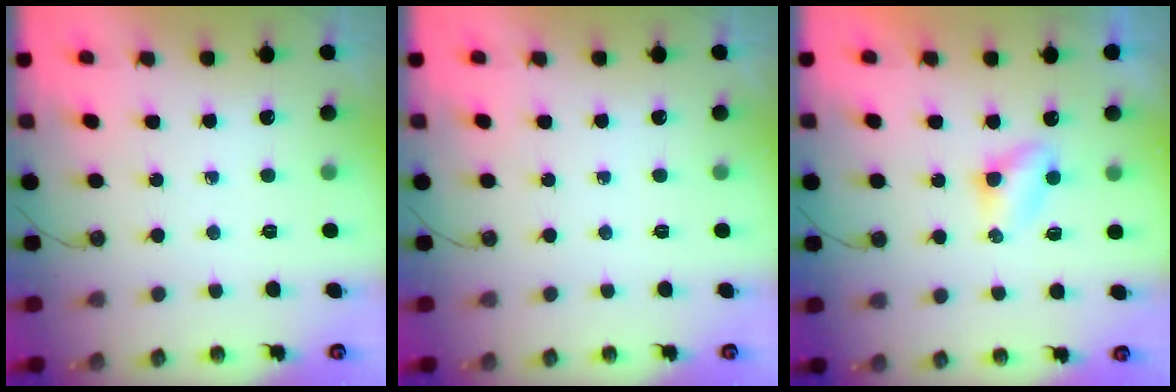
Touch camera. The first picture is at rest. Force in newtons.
{"total": 0.0}
{"total": 3.9, "press": 3.9, "slide": 0.5}